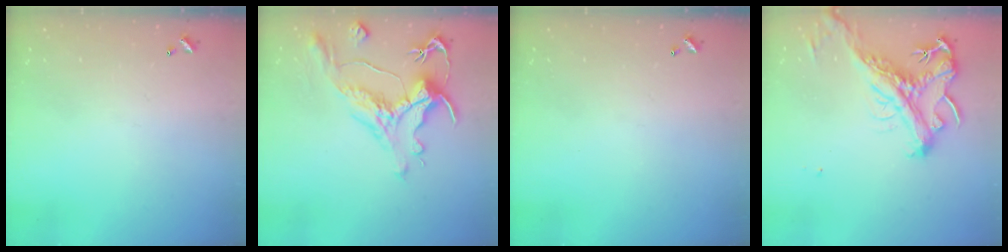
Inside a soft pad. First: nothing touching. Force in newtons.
{"total": 2.2, "press": 1.7, "slide": 1.4}
{"total": 0.0}
{"total": 2.6, "press": 2.2, "slide": 1.4}